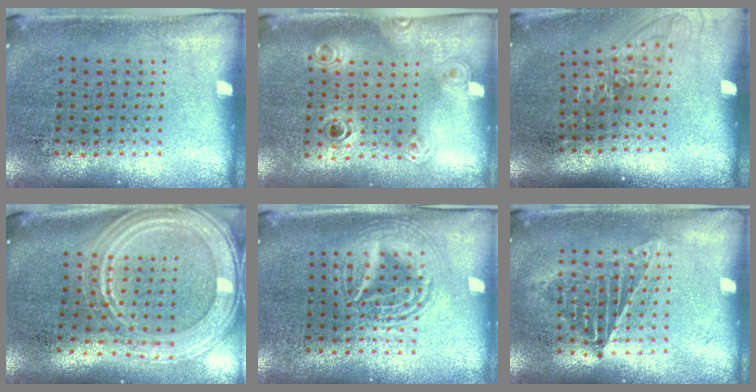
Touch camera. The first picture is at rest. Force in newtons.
{"total": 1.2, "press": 1.0, "slide": 0.6}
{"total": 1.2, "press": 1.0, "slide": 0.7}
{"total": 2.3, "press": 2.0, "slide": 1.0}
{"total": 1.8, "press": 1.8, "slide": 0.2}
{"total": 1.0, "press": 1.0, "slide": 0.2}